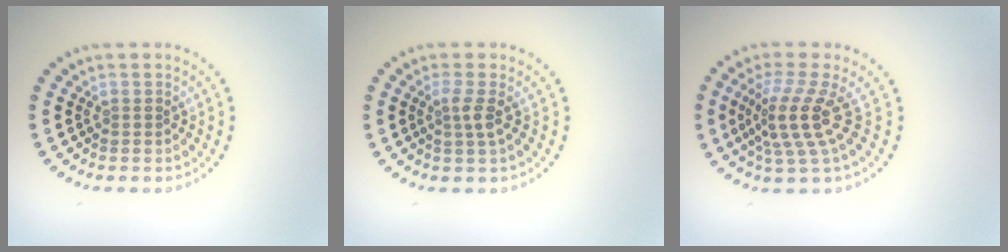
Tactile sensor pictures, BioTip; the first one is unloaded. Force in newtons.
{"total": 1.8, "press": 1.3, "slide": 1.2}
{"total": 4.0, "press": 2.8, "slide": 2.9}